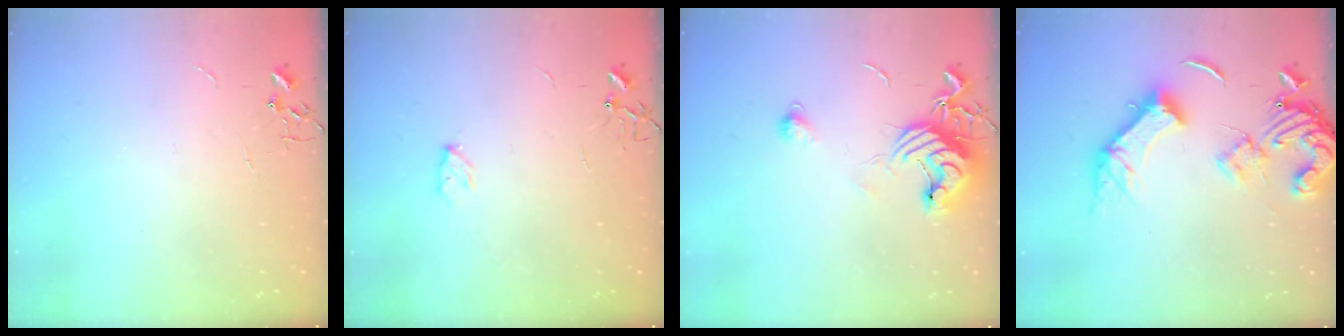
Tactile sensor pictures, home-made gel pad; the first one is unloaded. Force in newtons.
{"total": 4.0, "press": 3.9, "slide": 0.5}
{"total": 11.2, "press": 11.1, "slide": 1.2}
{"total": 17.4, "press": 17.3, "slide": 2.4}